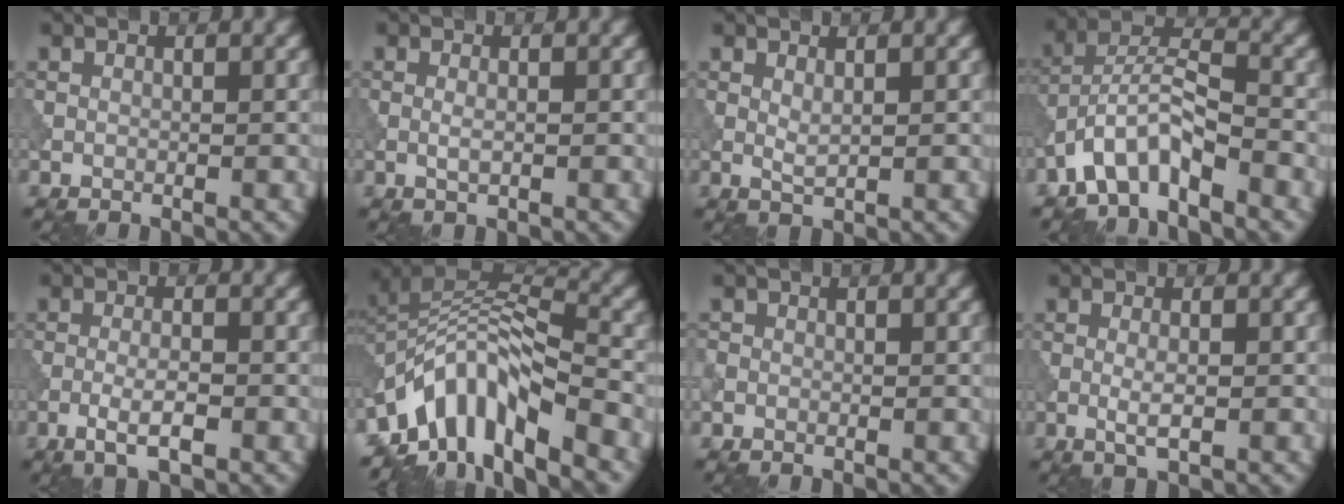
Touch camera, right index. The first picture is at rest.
{"total": 0.9, "force": [0.0, 0.2, 0.9], "torque": [-0.021, -0.002, -0.001]}
{"total": 1.1, "force": [0.5, 0.2, 1.0], "torque": [-0.024, -0.002, 0.011]}
{"total": 5.5, "force": [-3.8, 1.7, 3.5], "torque": [-0.067, 0.011, -0.081]}
{"total": 2.9, "force": [-1.3, 0.6, 2.6], "torque": [-0.051, 0.002, -0.027]}
{"total": 9.3, "force": [-5.3, 3.8, 6.6], "torque": [-0.102, 0.009, -0.110]}
{"total": 0.7, "force": [-0.2, 0.7, 0.1], "torque": [0.002, -0.004, -0.003]}
{"total": 1.8, "force": [-0.3, 0.4, 1.8], "torque": [-0.037, -0.002, -0.008]}